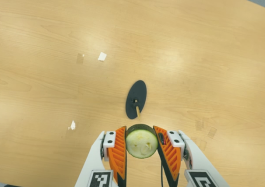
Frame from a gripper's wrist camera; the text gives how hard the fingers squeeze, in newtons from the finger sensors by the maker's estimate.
{"total": 9.9, "left": 9.0, "right": 10.9}